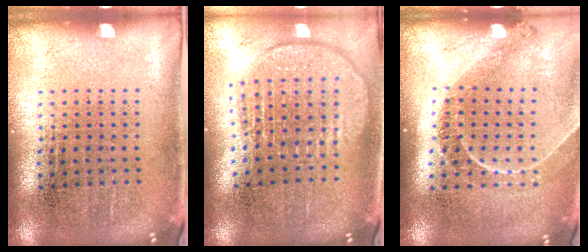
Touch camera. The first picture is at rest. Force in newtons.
{"total": 1.9, "press": 1.6, "slide": 1.0}
{"total": 1.3, "press": 1.2, "slide": 0.2}